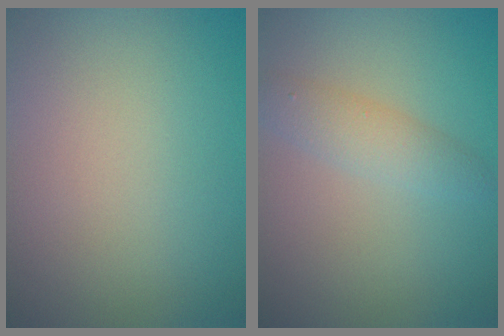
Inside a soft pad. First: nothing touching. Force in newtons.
{"total": 2.4, "press": 2.4, "slide": 0.1}